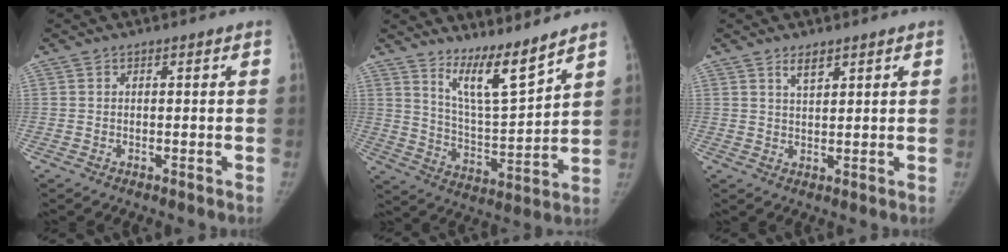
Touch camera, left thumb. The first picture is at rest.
{"total": 10.5, "force": [8.5, 0.9, 6.1], "torque": [-0.100, -0.081, 0.162]}
{"total": 2.6, "force": [1.9, 0.9, 1.6], "torque": [-0.023, -0.013, 0.037]}